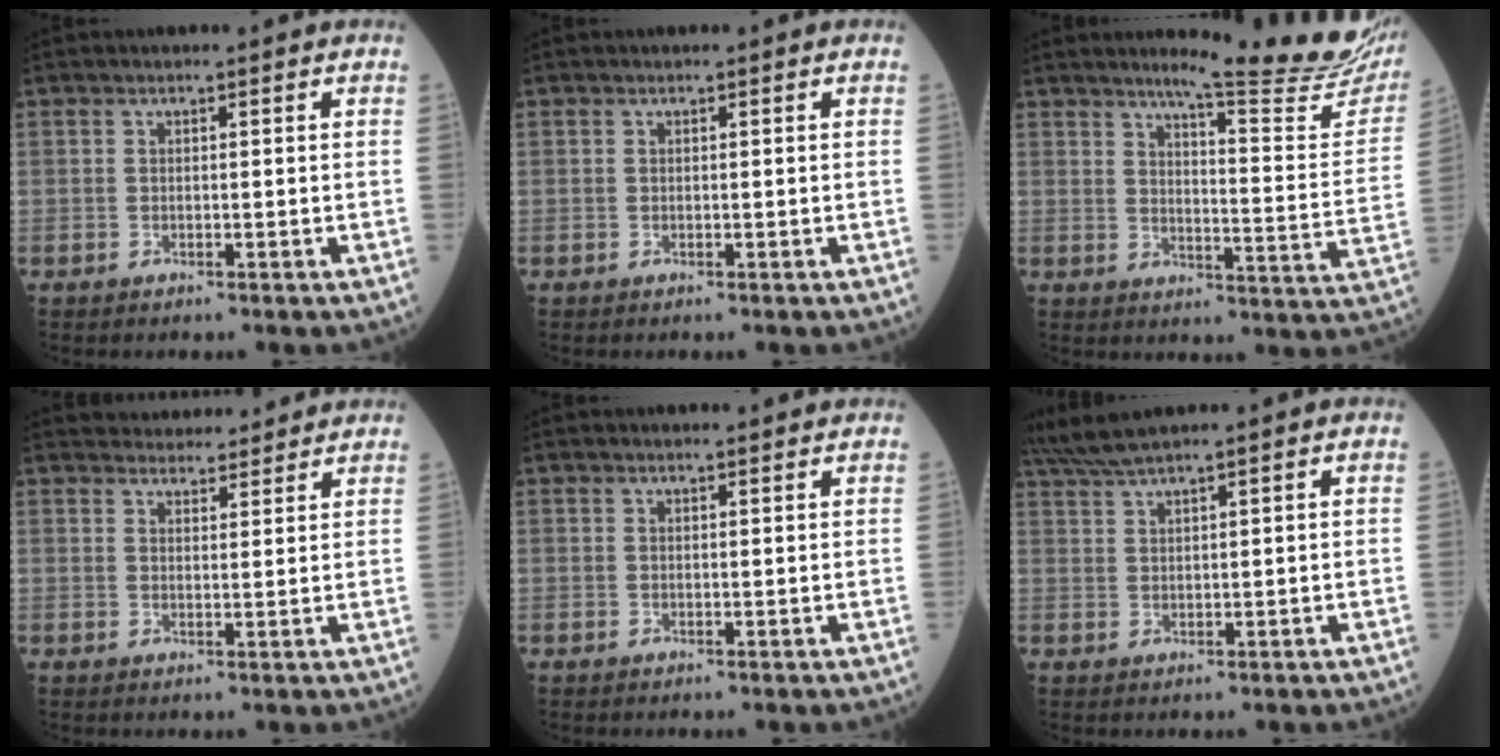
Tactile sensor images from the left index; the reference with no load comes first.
{"total": 0.0}
{"total": 18.2, "force": [16.0, 0.1, 8.6], "torque": [-0.112, -0.089, 0.186]}
{"total": 8.2, "force": [7.8, 1.7, 1.6], "torque": [-0.017, 0.018, 0.100]}
{"total": 2.1, "force": [2.1, 0.1, 0.3], "torque": [-0.009, 0.005, 0.024]}
{"total": 4.5, "force": [3.9, -1.0, 1.9], "torque": [-0.050, 0.016, 0.084]}